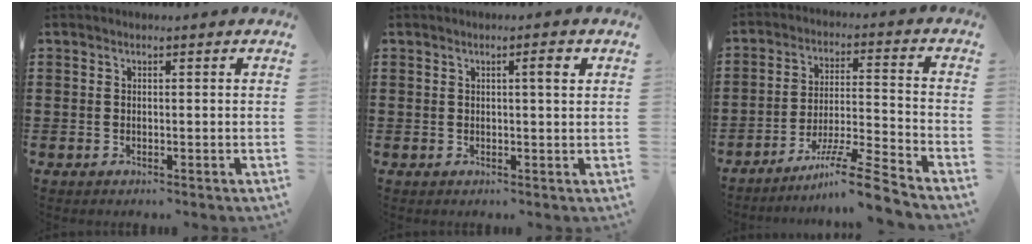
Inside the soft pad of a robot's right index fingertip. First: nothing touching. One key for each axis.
{"total": 2.2, "fx": 0.7, "fy": 0.2, "fz": 2.1, "tx": -0.033, "ty": 0.002, "tz": 0.008}
{"total": 9.5, "fx": -7.7, "fy": -0.1, "fz": 5.6, "tx": -0.098, "ty": 0.007, "tz": -0.147}